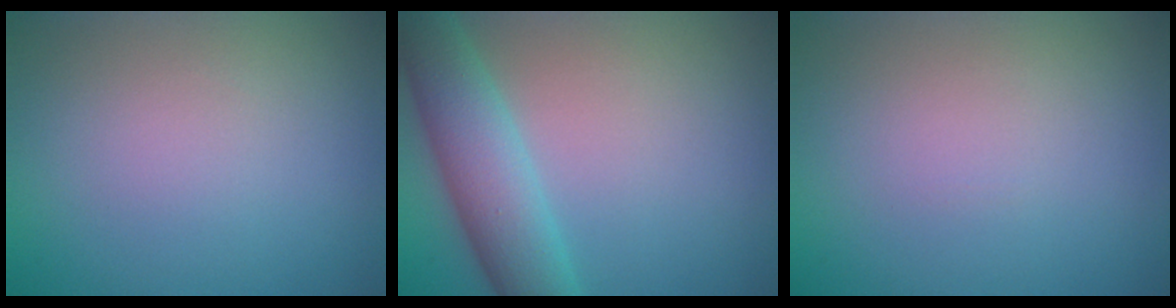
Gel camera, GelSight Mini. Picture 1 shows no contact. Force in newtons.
{"total": 5.9, "press": 5.9, "slide": 0.3}
{"total": 0.0}